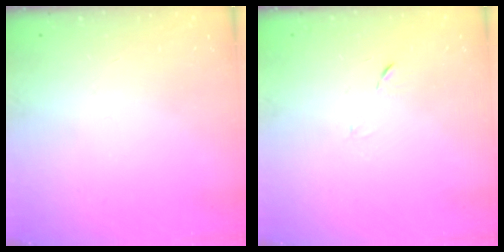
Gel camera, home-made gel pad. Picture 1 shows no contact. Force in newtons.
{"total": 5.0, "press": 4.9, "slide": 0.6}